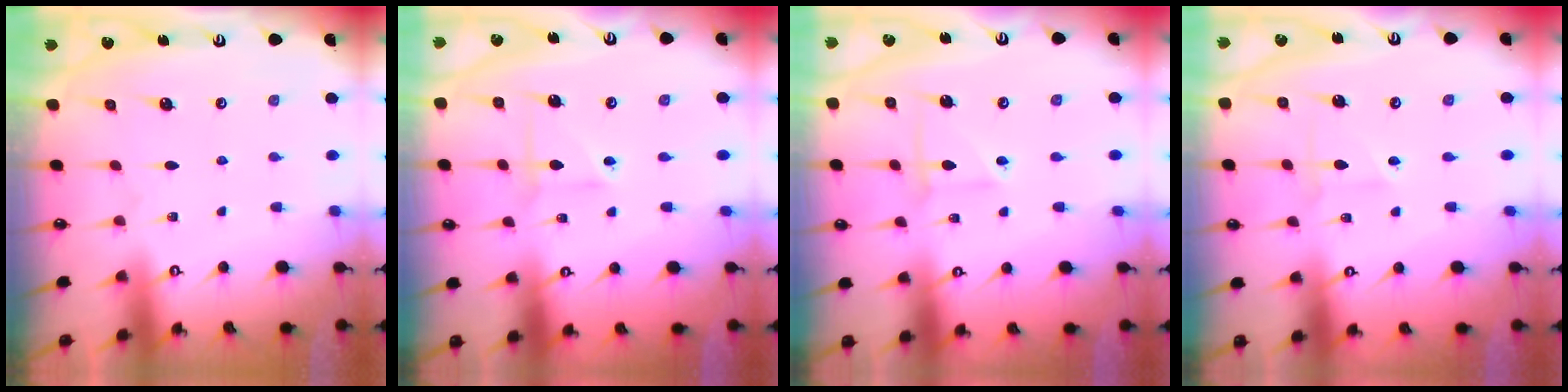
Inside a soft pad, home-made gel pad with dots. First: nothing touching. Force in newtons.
{"total": 2.3, "press": 2.1, "slide": 0.9}
{"total": 2.5, "press": 2.5, "slide": 0.2}
{"total": 2.0, "press": 2.0, "slide": 0.2}